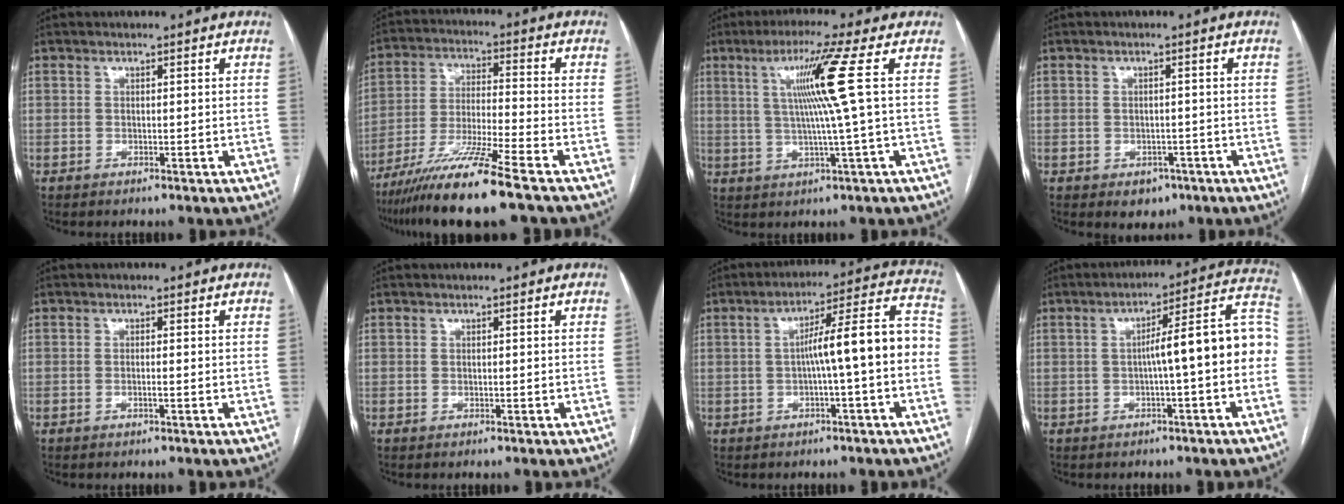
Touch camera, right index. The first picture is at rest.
{"total": 12.9, "force": [-9.3, -1.2, 8.9], "torque": [-0.169, -0.035, -0.169]}
{"total": 9.2, "force": [2.1, -2.6, 8.6], "torque": [-0.148, 0.005, 0.047]}
{"total": 3.2, "force": [-1.6, 2.4, 1.4], "torque": [-0.008, 0.004, -0.011]}
{"total": 0.8, "force": [-0.3, -0.1, 0.8], "torque": [-0.015, 0.001, -0.006]}
{"total": 0.0}
{"total": 10.8, "force": [-1.5, 0.1, 10.7], "torque": [-0.154, 0.037, -0.025]}
{"total": 12.1, "force": [-1.2, 0.7, 12.0], "torque": [-0.159, 0.044, -0.019]}